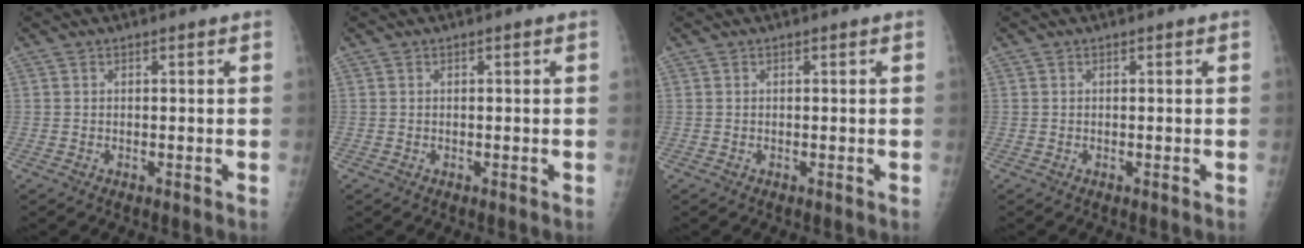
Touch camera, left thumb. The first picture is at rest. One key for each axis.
{"total": 0.0}
{"total": 0.0}
{"total": 0.0}